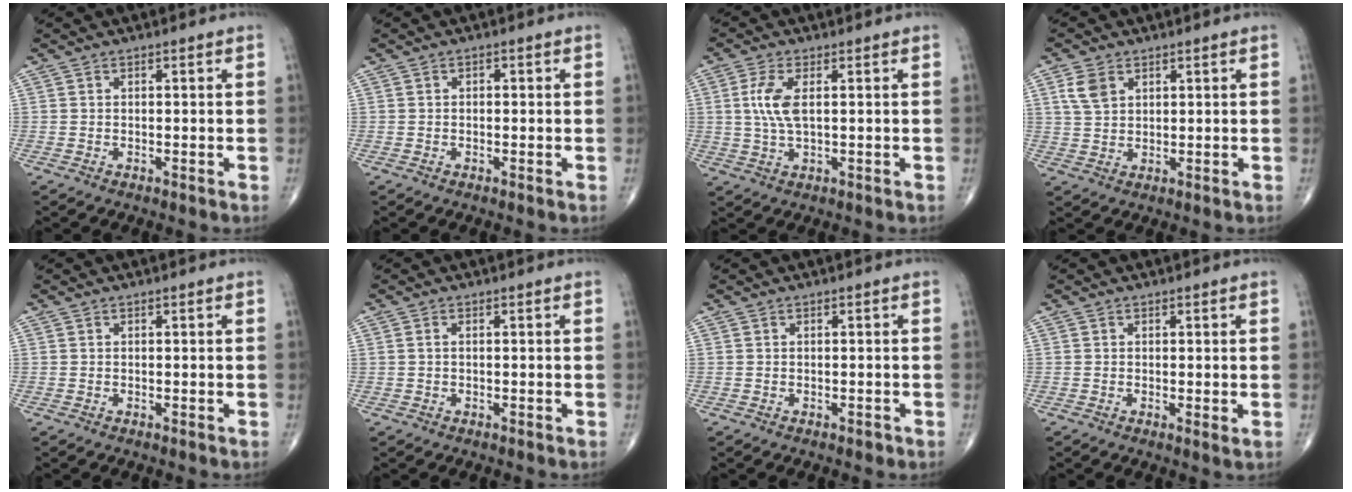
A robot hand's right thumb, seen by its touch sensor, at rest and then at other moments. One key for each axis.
{"total": 0.6, "fx": 0.0, "fy": 0.4, "fz": 0.5, "tx": 0.000, "ty": 0.002, "tz": -0.002}
{"total": 5.9, "fx": 1.0, "fy": 2.3, "fz": 5.3, "tx": -0.128, "ty": 0.000, "tz": 0.022}
{"total": 4.9, "fx": 2.2, "fy": 3.3, "fz": 2.9, "tx": -0.050, "ty": -0.002, "tz": 0.047}
{"total": 0.0}
{"total": 0.7, "fx": 0.1, "fy": 0.4, "fz": 0.6, "tx": -0.014, "ty": 0.003, "tz": 0.003}
{"total": 0.7, "fx": -0.4, "fy": 0.4, "fz": 0.4, "tx": -0.002, "ty": 0.000, "tz": -0.004}
{"total": 1.2, "fx": 0.1, "fy": 0.3, "fz": 1.2, "tx": -0.021, "ty": -0.007, "tz": -0.001}